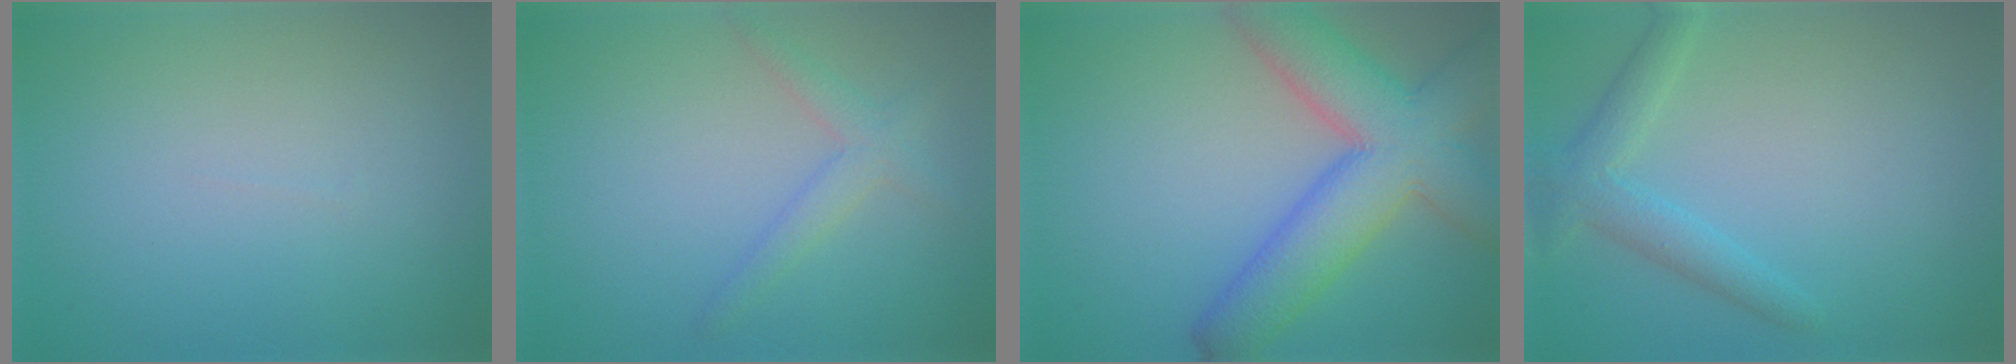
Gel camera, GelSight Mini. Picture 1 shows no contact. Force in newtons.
{"total": 2.1, "press": 2.1, "slide": 0.1}
{"total": 9.2, "press": 9.2, "slide": 0.5}
{"total": 2.8, "press": 2.8, "slide": 0.1}